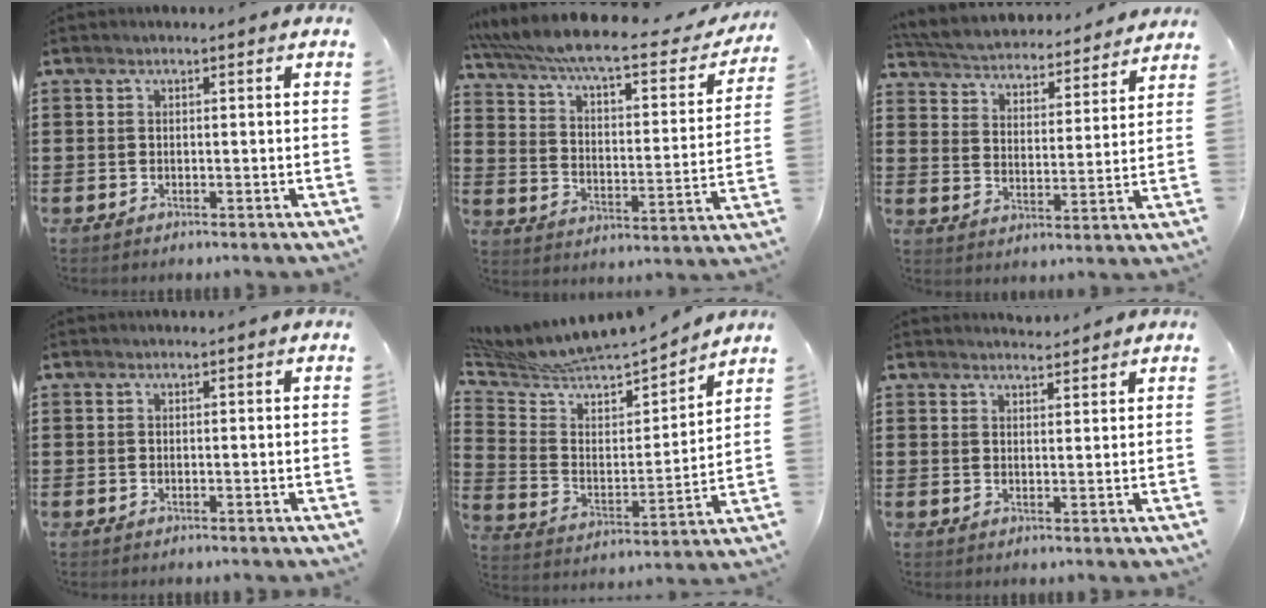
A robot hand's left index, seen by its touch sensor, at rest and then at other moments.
{"total": 7.8, "force": [6.5, 0.6, 4.2], "torque": [-0.108, -0.045, 0.107]}
{"total": 3.9, "force": [3.9, 0.1, 0.1], "torque": [-0.027, -0.034, 0.060]}
{"total": 0.0}
{"total": 6.6, "force": [6.3, 1.5, 1.3], "torque": [-0.064, -0.056, 0.103]}
{"total": 2.3, "force": [2.3, 0.1, 0.2], "torque": [-0.001, -0.008, 0.042]}